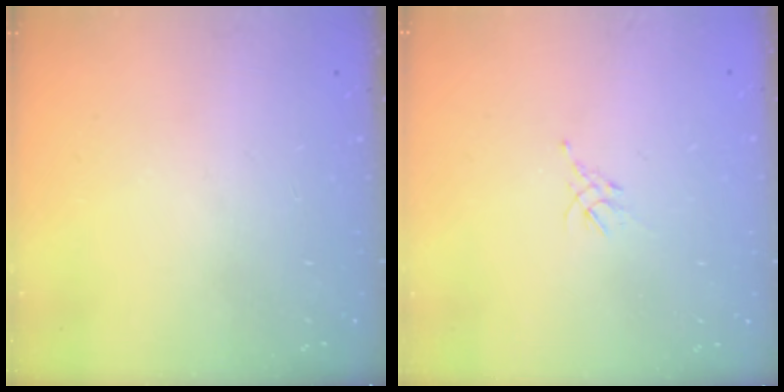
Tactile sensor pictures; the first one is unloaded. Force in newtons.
{"total": 3.1, "press": 3.0, "slide": 0.8}